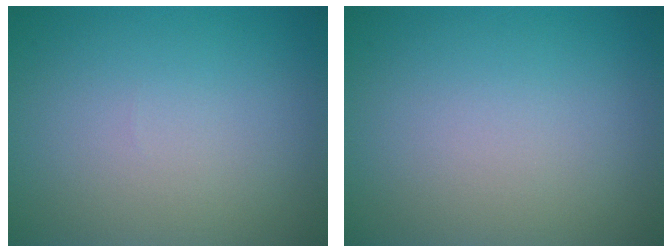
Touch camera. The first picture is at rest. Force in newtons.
{"total": 0.0}